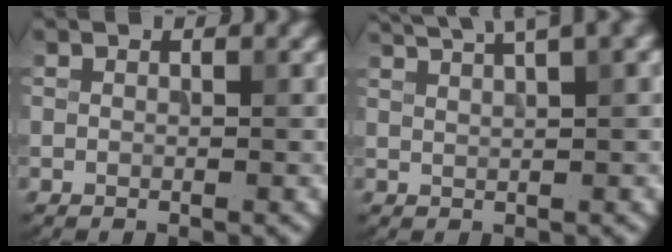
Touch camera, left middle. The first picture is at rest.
{"total": 6.0, "force": [4.4, 0.9, 4.0], "torque": [-0.055, 0.029, 0.057]}